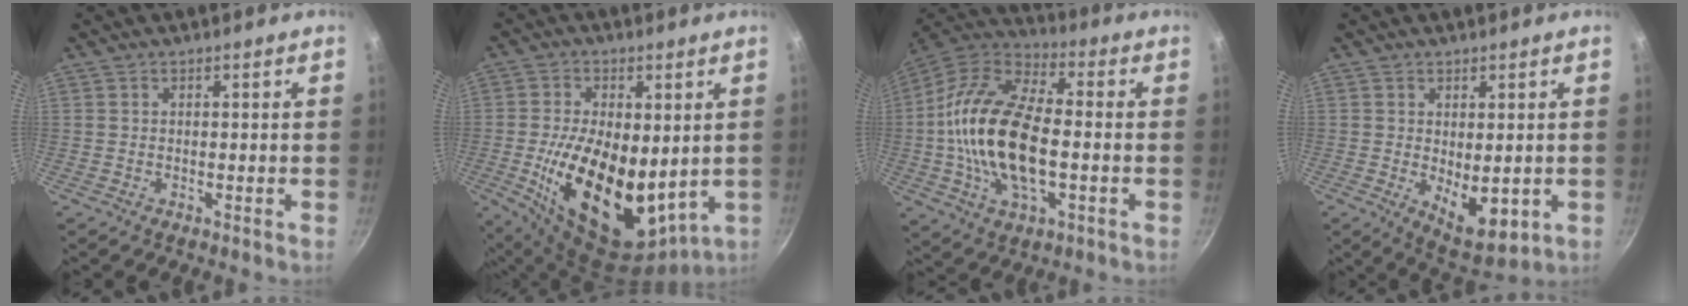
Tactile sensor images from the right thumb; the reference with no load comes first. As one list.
[{"total": 21.1, "force": [-0.6, 11.6, 17.6], "torque": [-0.291, -0.023, 0.006]}, {"total": 21.2, "force": [-1.9, 10.7, 18.2], "torque": [-0.341, 0.031, -0.046]}, {"total": 8.1, "force": [-0.5, 4.3, 6.9], "torque": [-0.081, -0.022, 0.008]}]